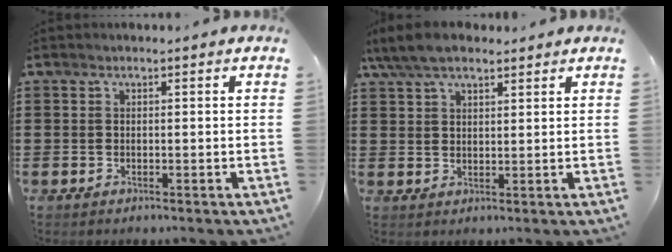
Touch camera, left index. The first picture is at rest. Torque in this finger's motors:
{"motor_torque": [2.08, -0.06, 0.29, 0.08]}